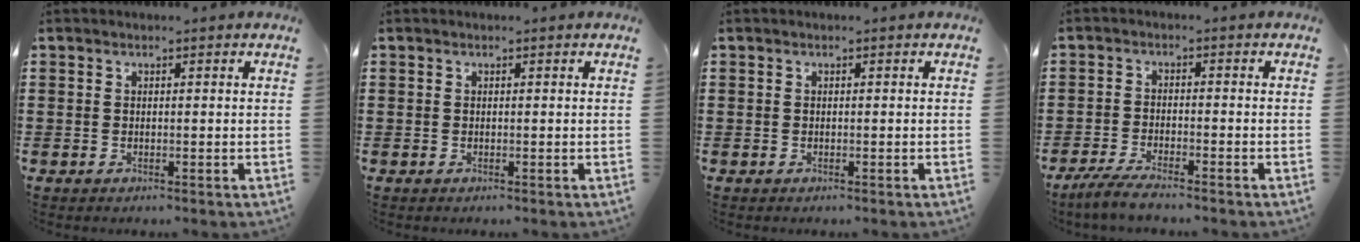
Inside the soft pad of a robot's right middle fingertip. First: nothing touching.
{"total": 0.0}
{"total": 0.0}
{"total": 3.8, "force": [-3.4, 0.3, 1.5], "torque": [-0.033, -0.002, -0.067]}